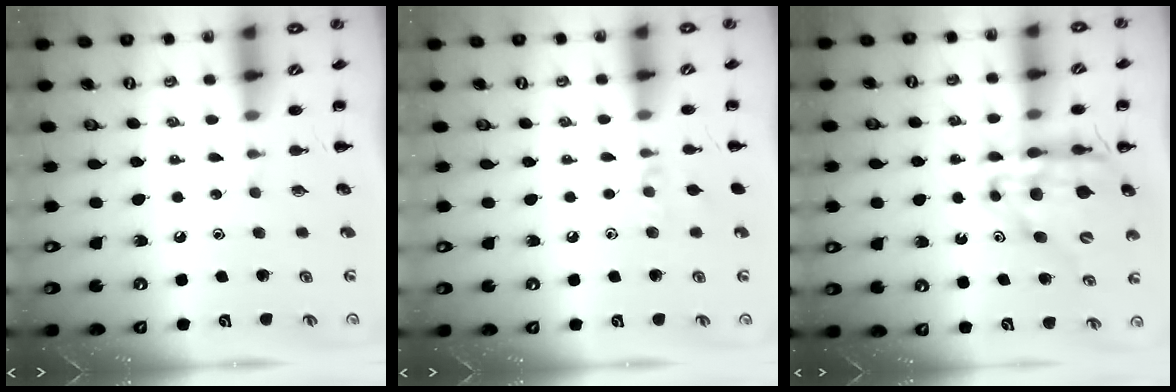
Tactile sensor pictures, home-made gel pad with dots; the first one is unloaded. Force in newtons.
{"total": 5.6, "press": 5.4, "slide": 1.3}
{"total": 15.0, "press": 14.4, "slide": 4.1}